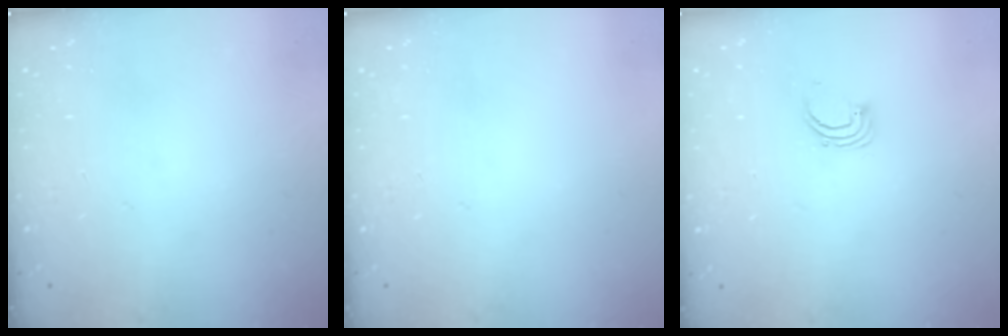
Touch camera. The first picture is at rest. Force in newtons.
{"total": 0.0}
{"total": 2.3, "press": 2.3, "slide": 0.1}